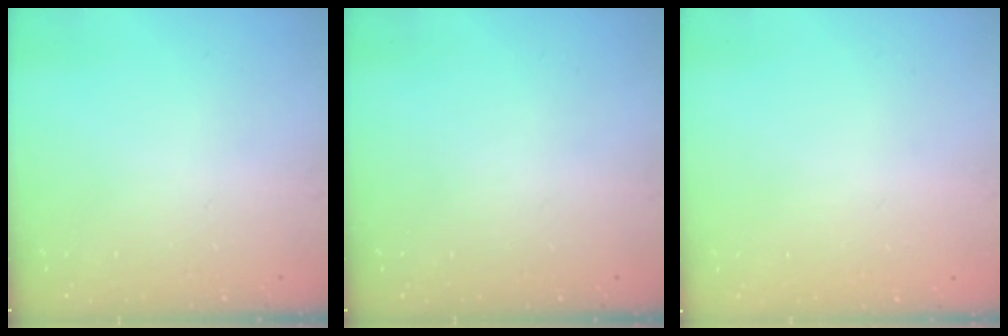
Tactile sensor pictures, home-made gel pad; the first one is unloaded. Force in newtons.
{"total": 0.0}
{"total": 0.0}